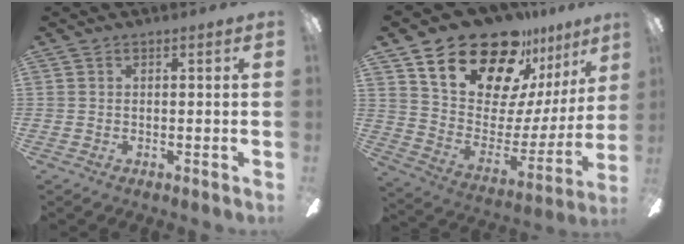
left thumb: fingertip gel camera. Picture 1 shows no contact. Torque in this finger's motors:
{"motor_torque": [1.00, 1.11, 1.23, -1.54, 0.10]}